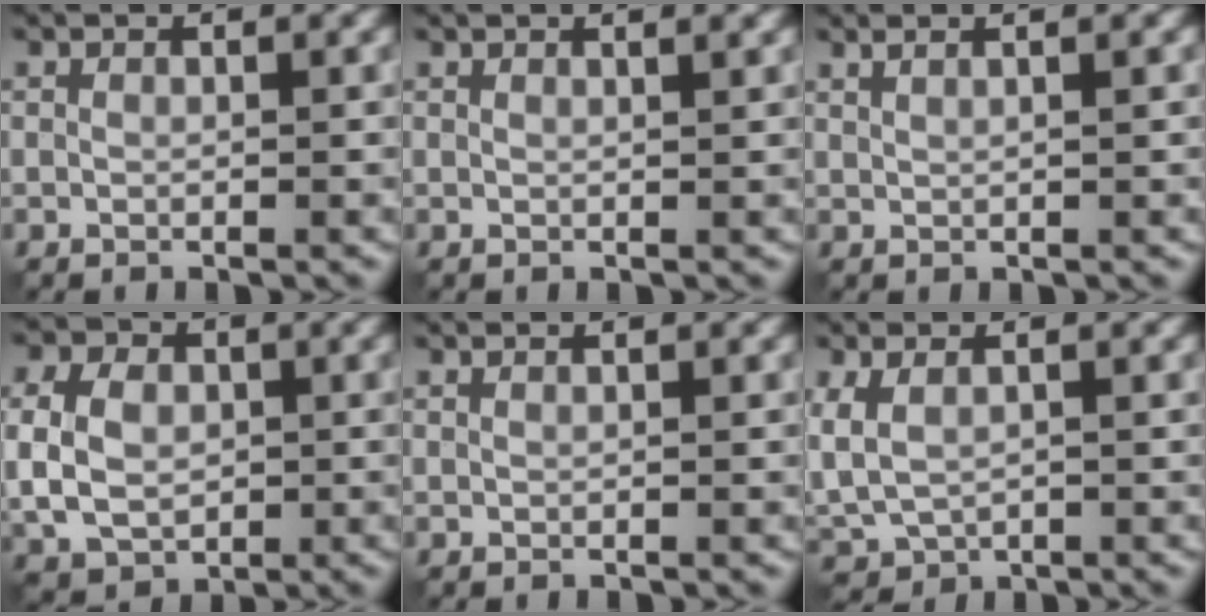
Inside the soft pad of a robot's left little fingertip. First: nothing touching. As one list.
[{"total": 2.2, "force": [1.5, 0.8, 1.3], "torque": [-0.002, 0.011, 0.005]}, {"total": 2.6, "force": [1.6, 1.0, 1.8], "torque": [-0.014, 0.010, 0.005]}, {"total": 7.5, "force": [-0.1, 5.8, 4.7], "torque": [-0.103, 0.012, -0.015]}, {"total": 0.5, "force": [0.4, 0.1, 0.3], "torque": [-0.005, 0.000, 0.001]}, {"total": 4.0, "force": [0.5, 2.3, 3.2], "torque": [-0.086, 0.002, 0.008]}]